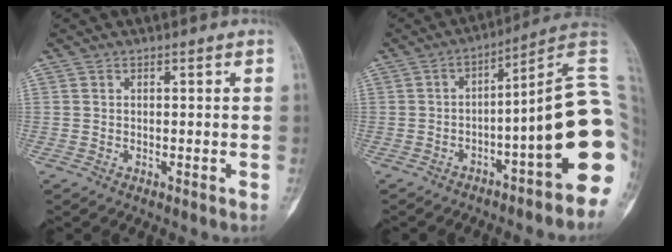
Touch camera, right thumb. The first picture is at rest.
{"total": 17.3, "force": [-3.1, 3.0, 16.7], "torque": [-0.180, 0.035, -0.043]}